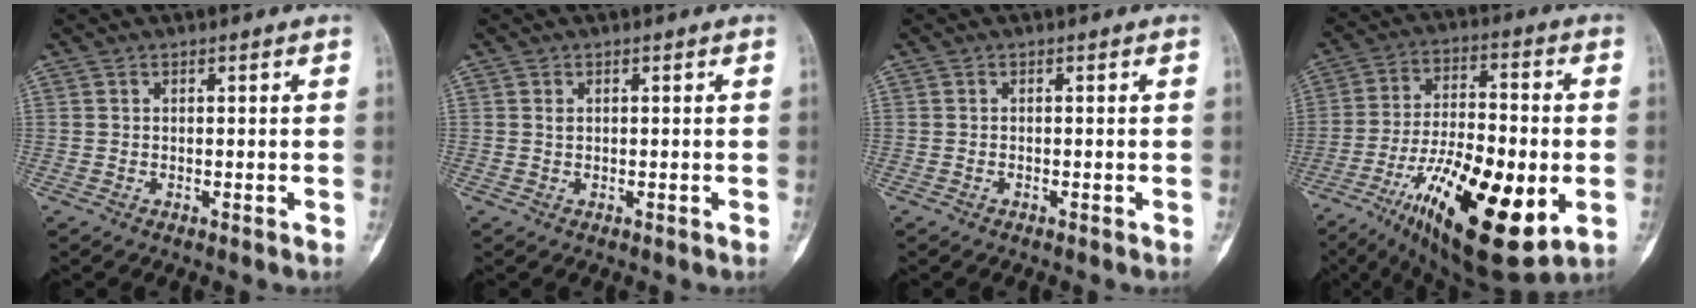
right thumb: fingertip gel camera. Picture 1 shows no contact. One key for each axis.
{"total": 0.5, "fx": 0.2, "fy": 0.4, "fz": 0.3, "tx": -0.002, "ty": 0.001, "tz": 0.005}
{"total": 0.0}
{"total": 25.1, "fx": -8.0, "fy": 9.2, "fz": 21.9, "tx": -0.366, "ty": 0.000, "tz": -0.118}